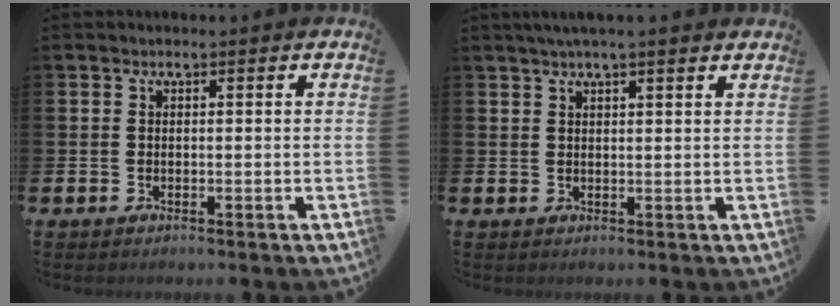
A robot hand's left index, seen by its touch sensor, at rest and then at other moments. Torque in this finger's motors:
{"motor_torque": [0.94, -1.20, 0.36, 0.21]}